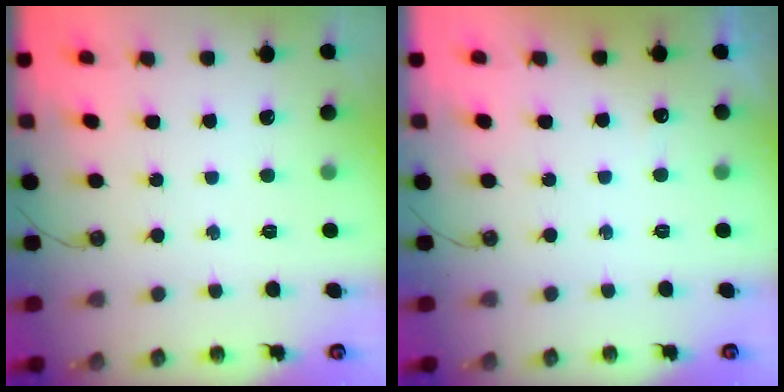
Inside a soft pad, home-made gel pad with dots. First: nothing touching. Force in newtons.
{"total": 12.4, "press": 2.6, "slide": 12.1}